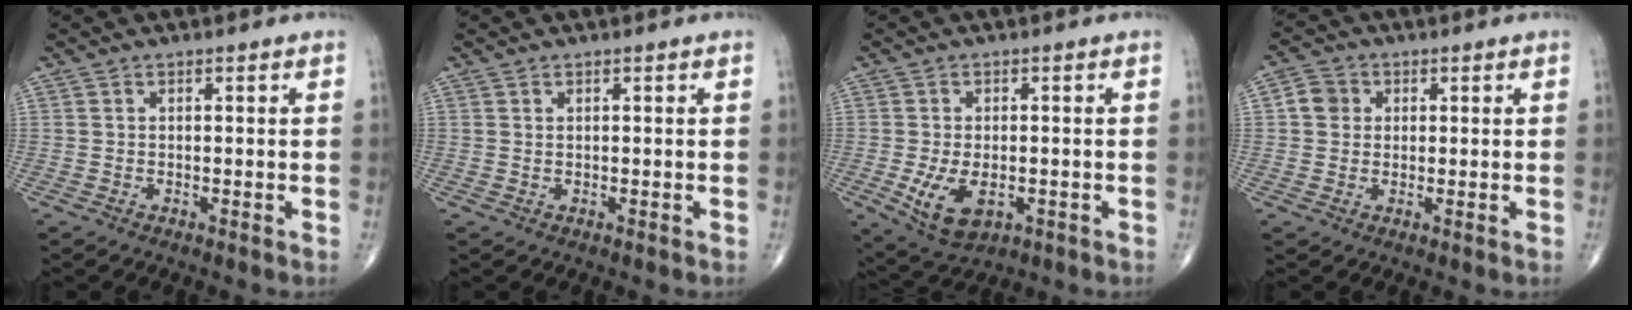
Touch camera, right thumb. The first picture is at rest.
{"total": 0.0}
{"total": 8.1, "force": [-2.1, 4.6, 6.3], "torque": [-0.113, -0.008, -0.024]}
{"total": 4.3, "force": [0.7, 3.9, 1.6], "torque": [-0.016, 0.006, 0.006]}